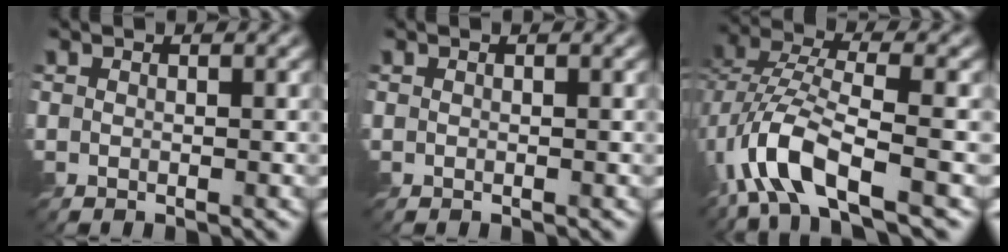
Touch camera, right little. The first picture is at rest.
{"total": 0.0}
{"total": 7.3, "force": [-3.5, 2.6, 5.9], "torque": [-0.125, 0.003, -0.077]}